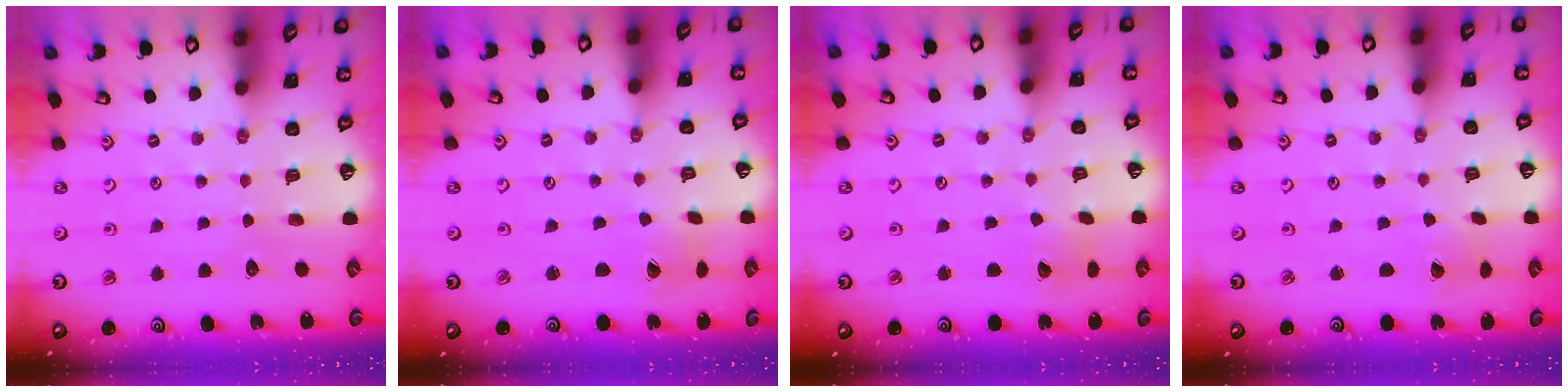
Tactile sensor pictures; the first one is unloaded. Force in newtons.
{"total": 1.5, "press": 1.5, "slide": 0.2}
{"total": 3.6, "press": 3.6, "slide": 0.3}
{"total": 1.8, "press": 1.8, "slide": 0.4}